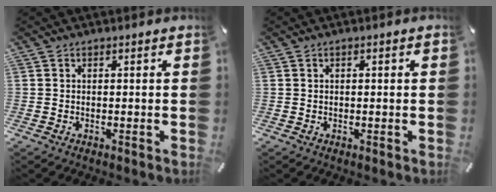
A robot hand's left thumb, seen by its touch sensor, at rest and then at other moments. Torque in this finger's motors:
{"motor_torque": [-0.11, -0.05, 0.04, 0.10, -0.01]}